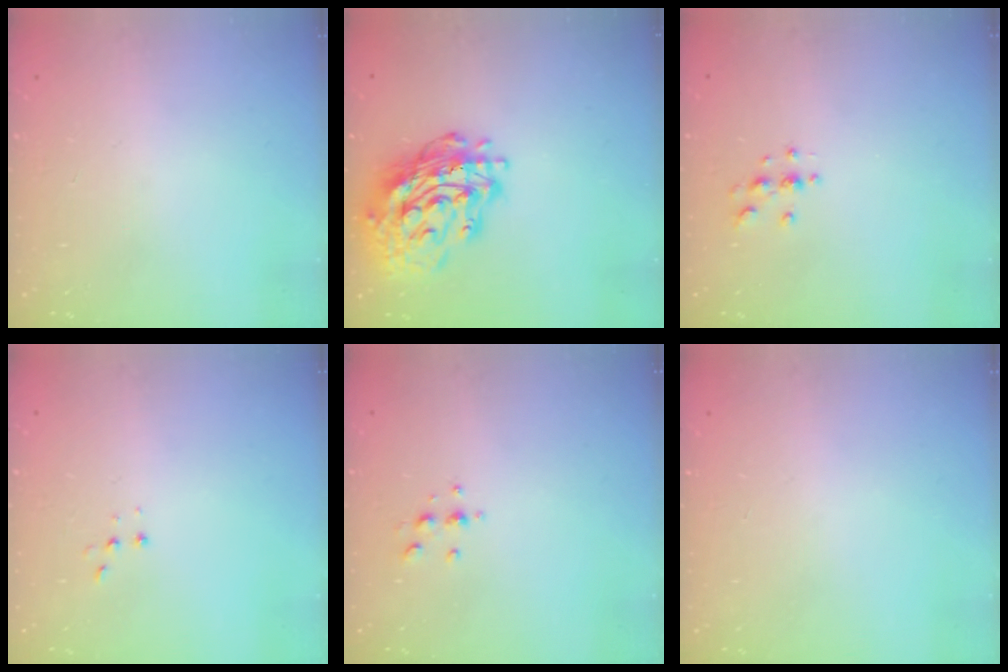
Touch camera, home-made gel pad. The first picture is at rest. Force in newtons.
{"total": 19.1, "press": 19.0, "slide": 1.9}
{"total": 3.0, "press": 3.0, "slide": 0.4}
{"total": 2.7, "press": 2.7, "slide": 0.5}
{"total": 3.9, "press": 3.9, "slide": 0.6}
{"total": 0.0}